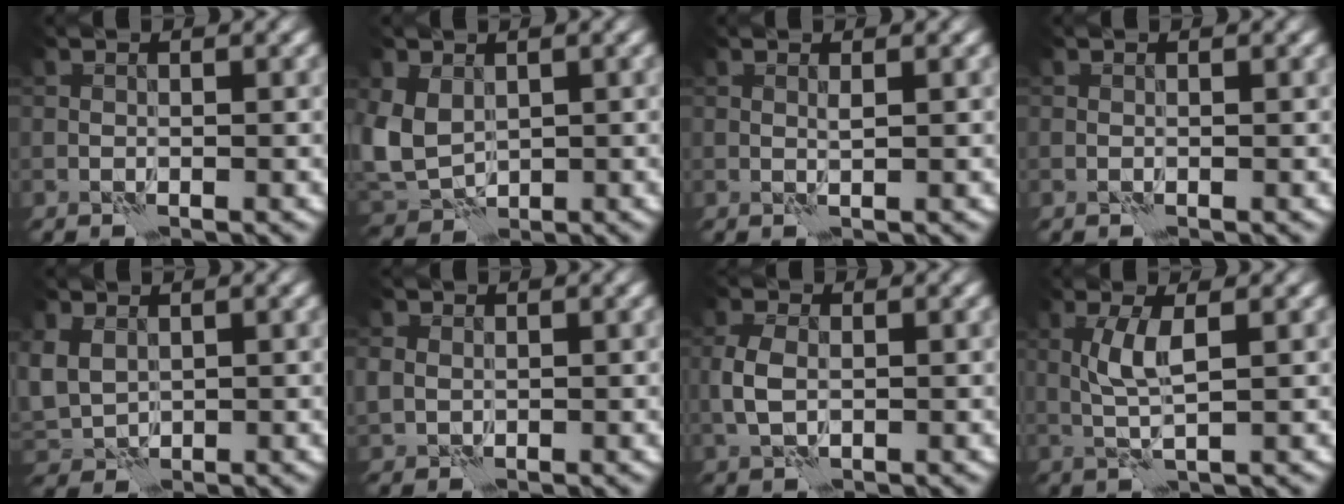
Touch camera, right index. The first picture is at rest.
{"total": 5.2, "force": [0.5, 3.8, 3.5], "torque": [-0.087, -0.003, 0.003]}
{"total": 0.5, "force": [0.3, -0.2, 0.4], "torque": [-0.012, -0.001, 0.006]}
{"total": 0.0}
{"total": 4.2, "force": [0.9, 3.3, 2.4], "torque": [-0.070, -0.008, 0.018]}
{"total": 2.1, "force": [0.3, 1.9, 0.9], "torque": [-0.021, 0.004, 0.005]}
{"total": 2.9, "force": [-0.2, 1.9, 2.2], "torque": [-0.057, 0.000, -0.007]}
{"total": 3.0, "force": [0.6, 0.5, 2.9], "torque": [-0.070, 0.004, 0.009]}